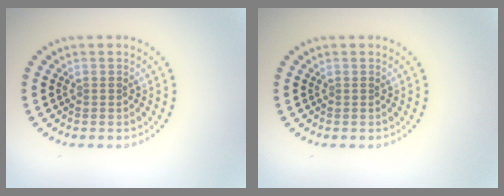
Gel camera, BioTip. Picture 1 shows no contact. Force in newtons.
{"total": 0.0}